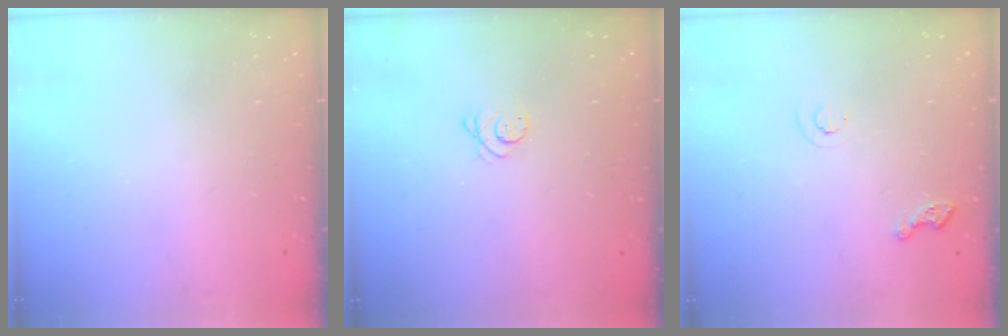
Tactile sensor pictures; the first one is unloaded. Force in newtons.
{"total": 3.1, "press": 3.1, "slide": 0.4}
{"total": 4.8, "press": 4.7, "slide": 0.7}